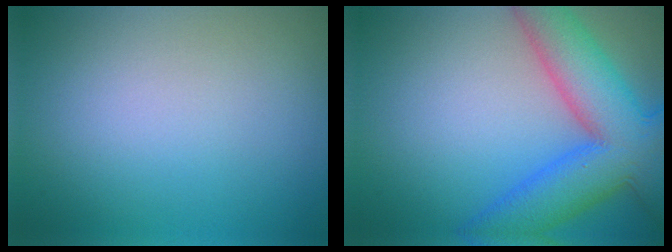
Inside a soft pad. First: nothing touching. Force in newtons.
{"total": 10.4, "press": 10.4, "slide": 0.5}